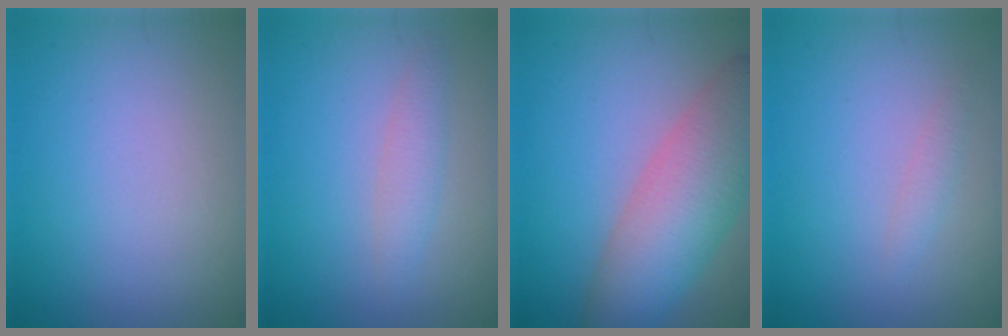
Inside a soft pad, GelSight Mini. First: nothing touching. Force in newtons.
{"total": 1.9, "press": 1.9, "slide": 0.0}
{"total": 8.3, "press": 8.3, "slide": 0.2}
{"total": 0.9, "press": 0.9, "slide": 0.1}